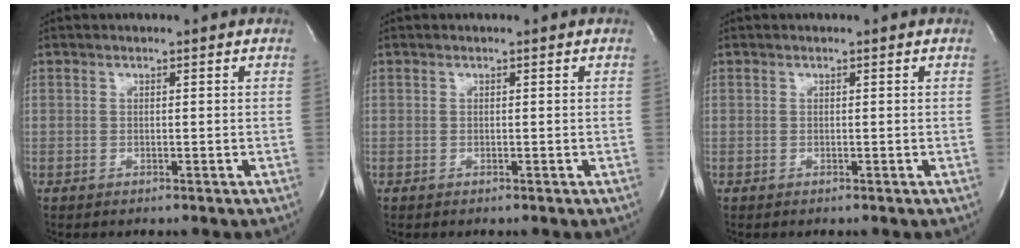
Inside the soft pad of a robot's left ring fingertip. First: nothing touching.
{"total": 0.0}
{"total": 0.0}